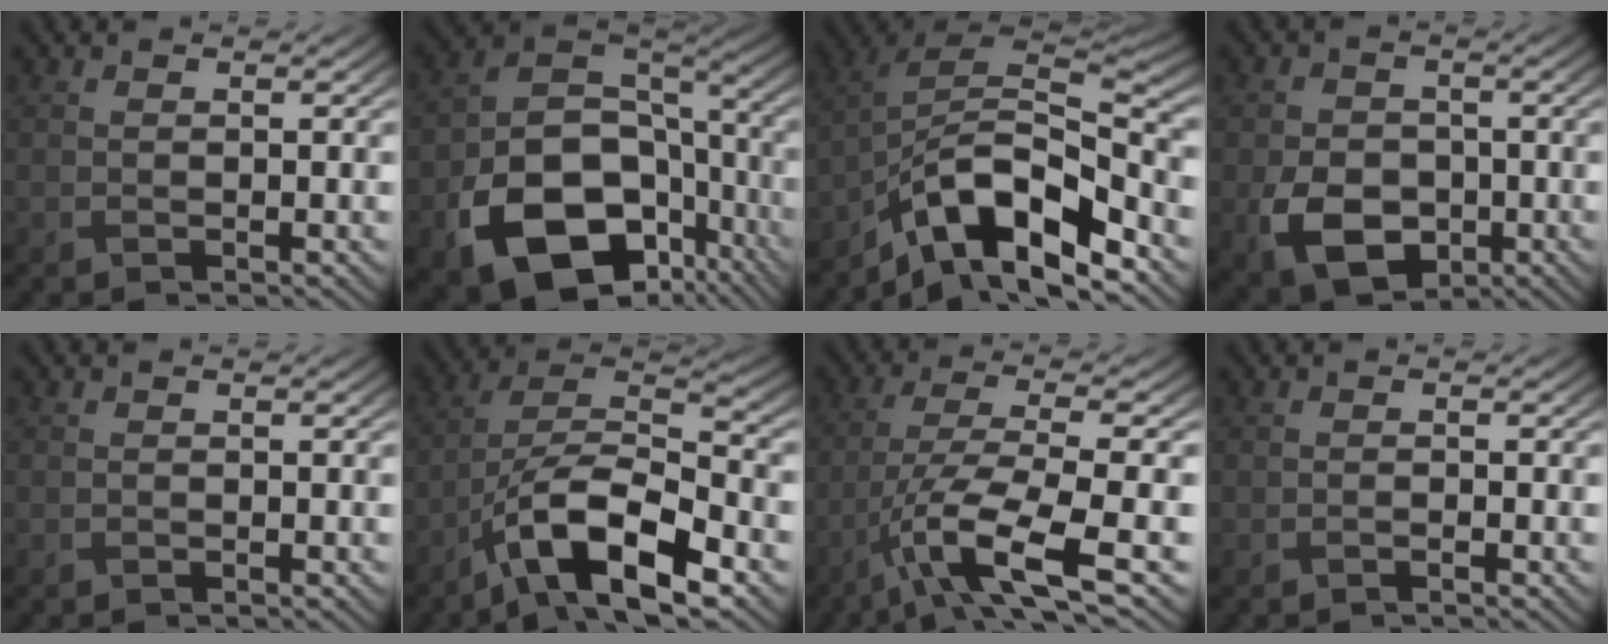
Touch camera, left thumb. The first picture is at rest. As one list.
[{"total": 16.9, "force": [-7.7, 11.3, 9.9], "torque": [-0.190, -0.050, -0.121]}, {"total": 12.1, "force": [-7.7, 4.2, 8.4], "torque": [-0.148, 0.005, -0.150]}, {"total": 7.3, "force": [-2.3, 5.4, 4.3], "torque": [-0.090, -0.015, -0.045]}, {"total": 0.0}, {"total": 12.4, "force": [-6.9, 4.2, 9.5], "torque": [-0.174, 0.004, -0.136]}, {"total": 10.2, "force": [-4.7, 2.3, 8.7], "torque": [-0.164, -0.004, -0.090]}, {"total": 0.6, "force": [-0.4, 0.0, 0.4], "torque": [-0.008, 0.001, -0.007]}]